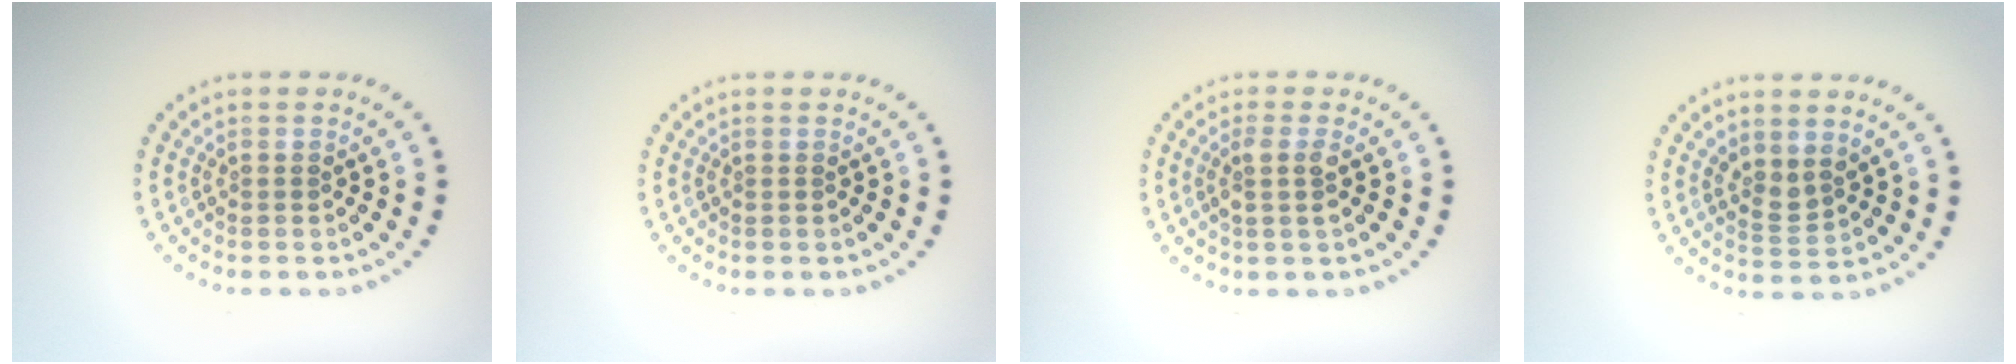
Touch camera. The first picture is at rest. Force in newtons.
{"total": 0.0}
{"total": 1.8, "press": 1.5, "slide": 1.0}
{"total": 1.9, "press": 1.4, "slide": 1.2}